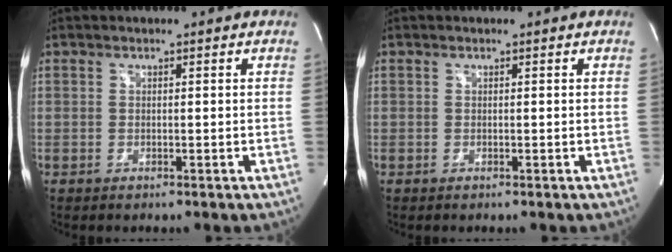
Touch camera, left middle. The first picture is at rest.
{"total": 0.0}